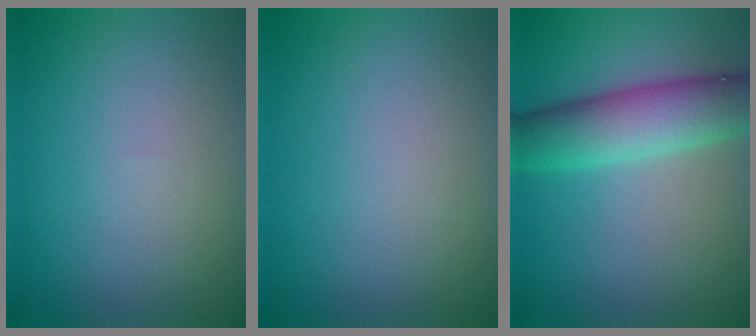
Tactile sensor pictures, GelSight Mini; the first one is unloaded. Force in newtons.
{"total": 0.0}
{"total": 6.5, "press": 6.5, "slide": 0.2}